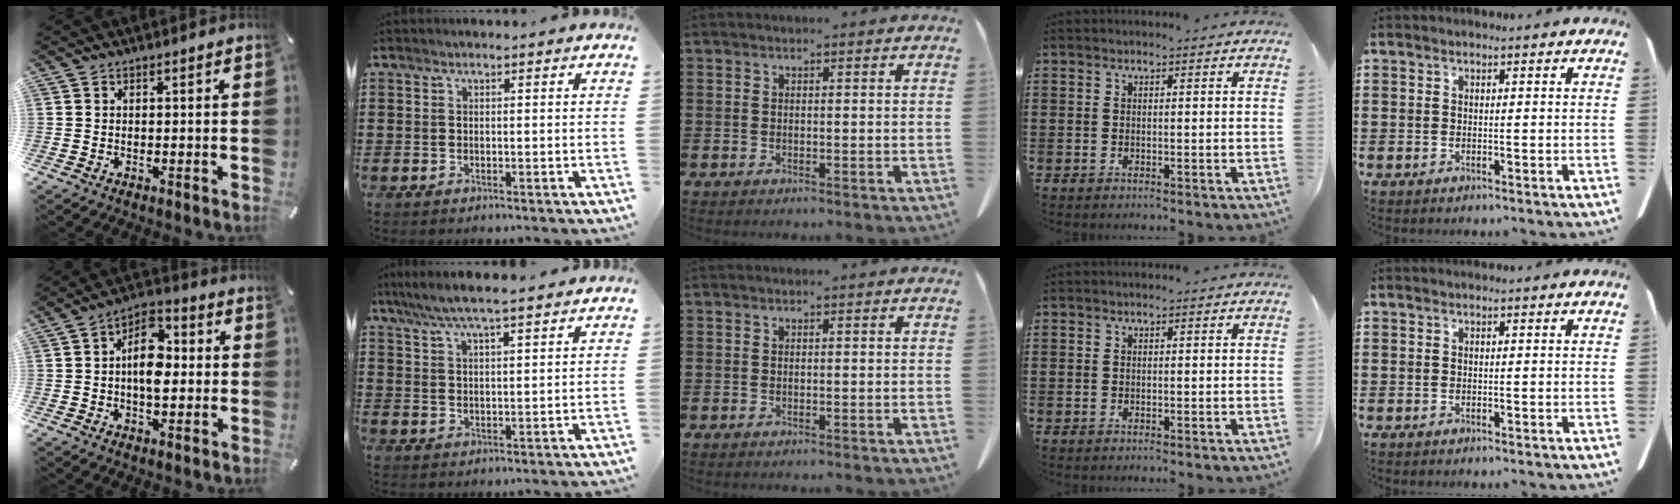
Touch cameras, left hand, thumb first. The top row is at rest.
{"thumb": {"total": 9.8, "force": [-0.4, 6.1, 7.7], "torque": [-0.117, 0.004, -0.012]}, "index": {"total": 5.3, "force": [4.5, 0.4, 2.9], "torque": [-0.068, -0.011, 0.078]}}